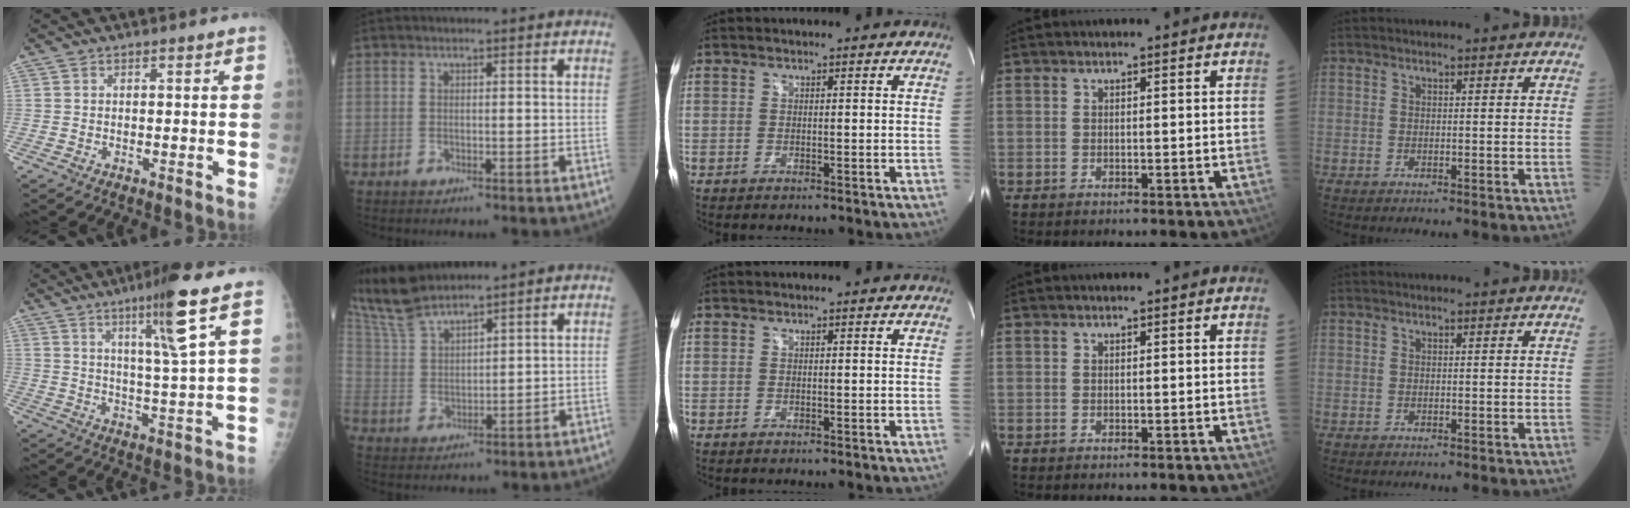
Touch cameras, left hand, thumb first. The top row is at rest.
{"thumb": {"total": 12.6, "force": [6.3, -0.9, 10.9], "torque": [-0.181, -0.034, 0.107]}, "index": {"total": 8.5, "force": [7.9, 0.8, 2.8], "torque": [-0.082, 0.016, 0.171]}}